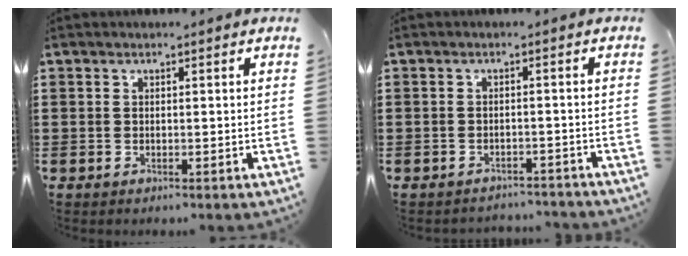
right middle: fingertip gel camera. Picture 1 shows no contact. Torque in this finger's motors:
{"motor_torque": [-0.15, 0.22, -0.24, -0.02]}